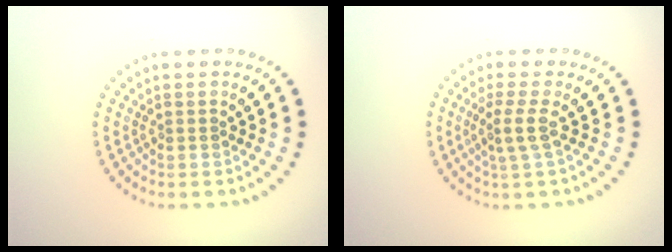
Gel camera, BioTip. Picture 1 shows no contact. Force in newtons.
{"total": 2.1, "press": 1.5, "slide": 1.4}